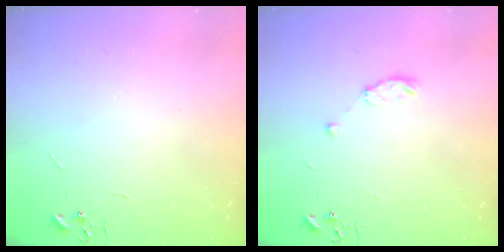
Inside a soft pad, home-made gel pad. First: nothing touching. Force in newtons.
{"total": 6.3, "press": 6.3, "slide": 0.8}